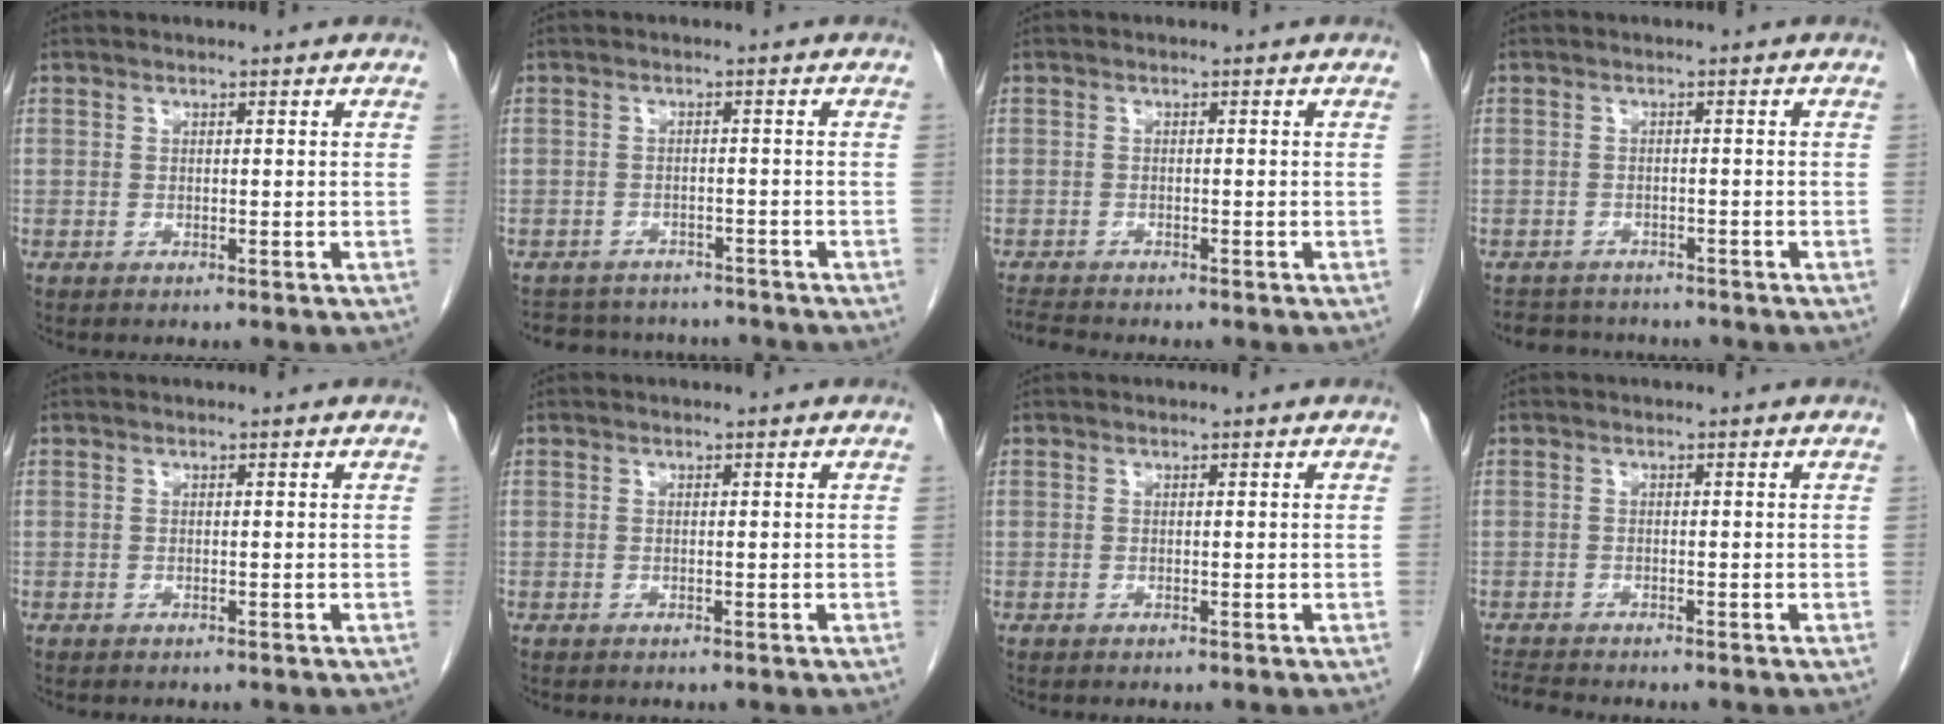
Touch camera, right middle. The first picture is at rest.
{"total": 8.3, "force": [-7.7, 2.9, 1.2], "torque": [-0.022, 0.010, -0.096]}
{"total": 2.4, "force": [-2.4, -0.2, 0.4], "torque": [-0.016, -0.015, -0.043]}
{"total": 5.1, "force": [-4.7, 1.8, 0.4], "torque": [-0.008, -0.003, -0.070]}
{"total": 0.7, "force": [-0.6, 0.3, 0.2], "torque": [-0.006, 0.000, -0.009]}
{"total": 0.0}
{"total": 0.0}
{"total": 2.4, "force": [-2.4, -0.3, 0.4], "torque": [-0.016, -0.015, -0.043]}